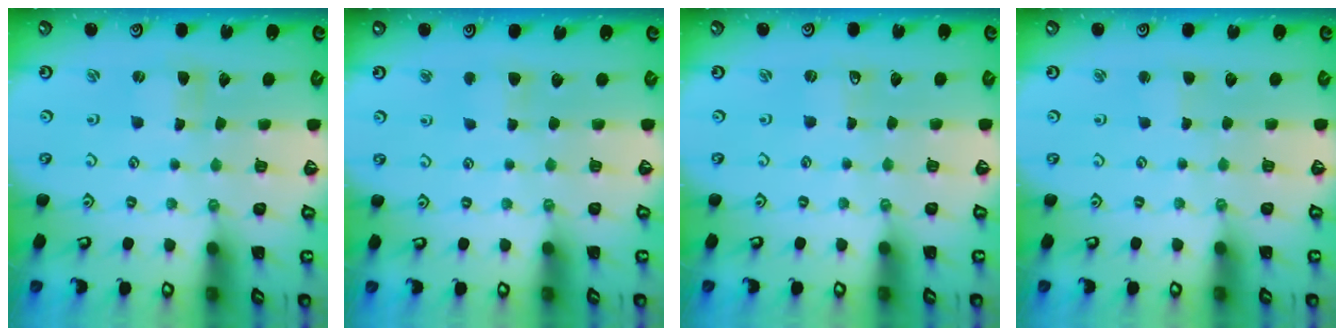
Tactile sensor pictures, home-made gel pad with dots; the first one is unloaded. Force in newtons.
{"total": 2.8, "press": 2.8, "slide": 0.5}
{"total": 0.0}
{"total": 1.6, "press": 1.6, "slide": 0.3}